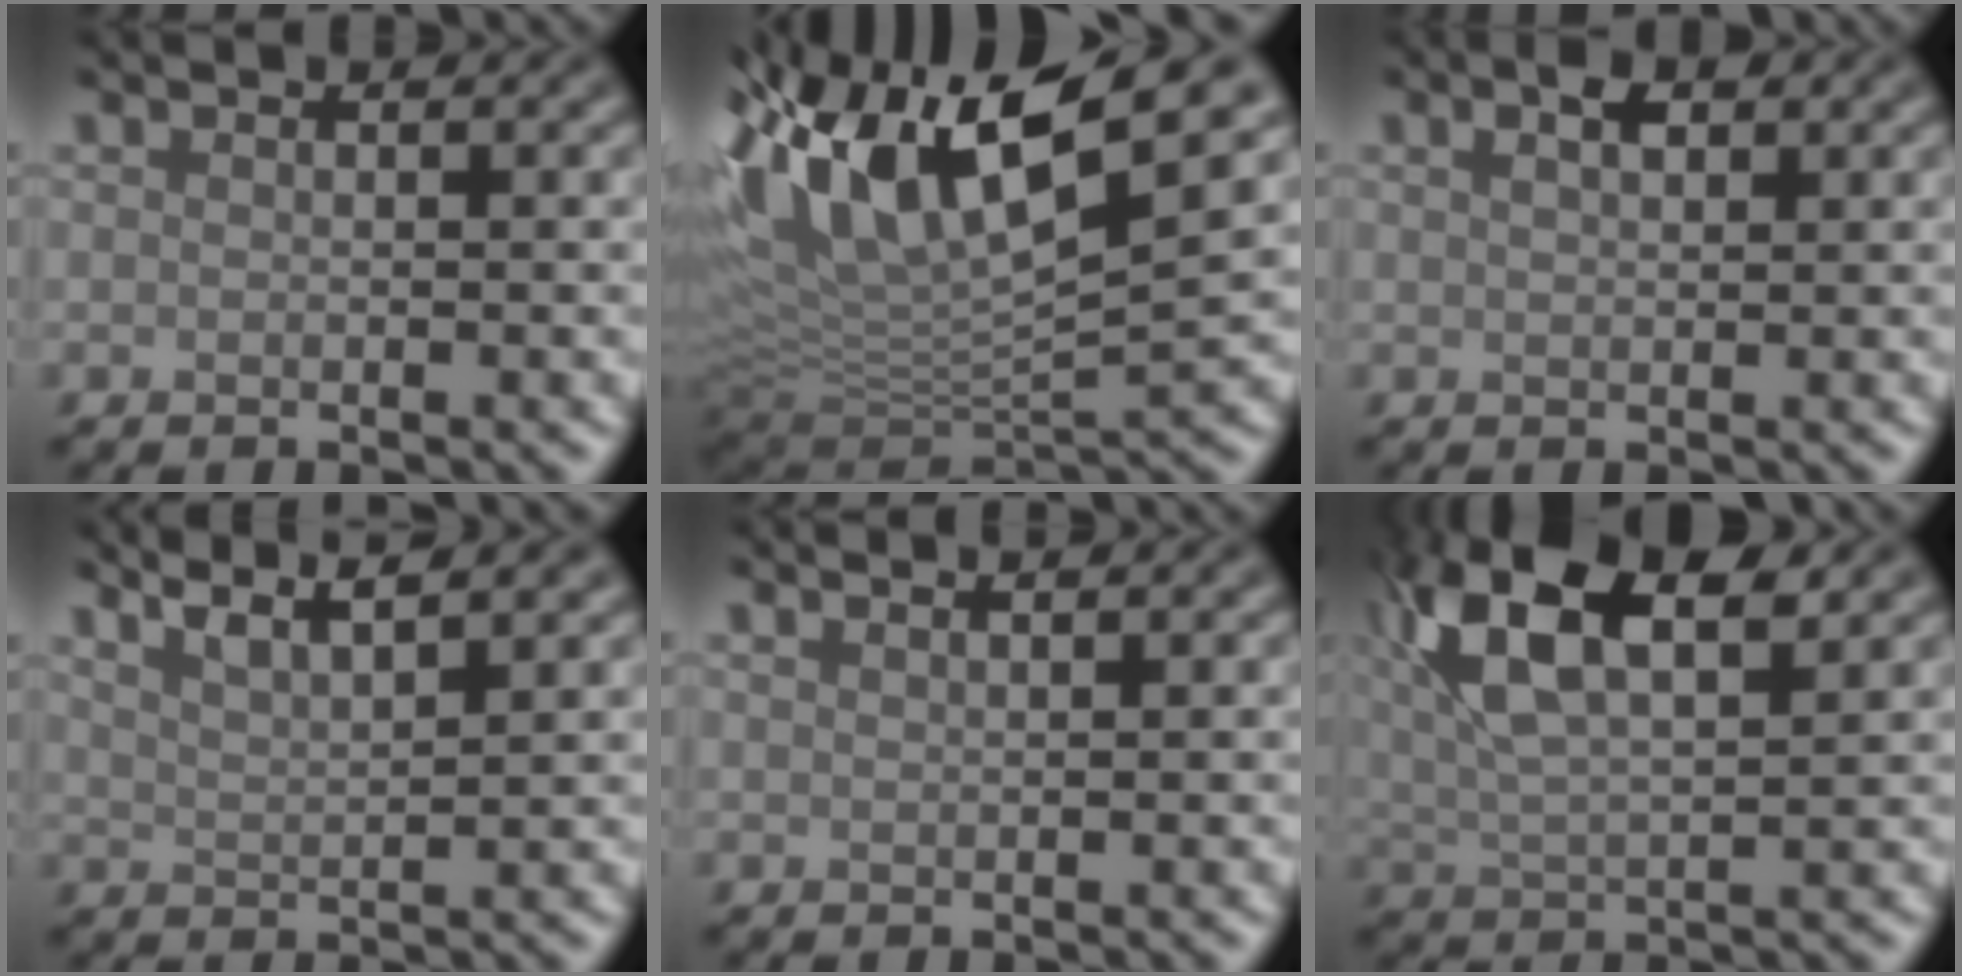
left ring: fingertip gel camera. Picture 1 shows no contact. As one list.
[{"total": 14.3, "force": [6.9, 5.5, 11.3], "torque": [-0.229, 0.027, 0.122]}, {"total": 2.1, "force": [1.1, 0.9, 1.5], "torque": [-0.026, 0.007, 0.020]}, {"total": 5.6, "force": [4.3, 1.3, 3.3], "torque": [-0.032, 0.030, 0.042]}, {"total": 2.4, "force": [1.7, 0.9, 1.4], "torque": [0.000, 0.004, -0.003]}, {"total": 10.7, "force": [4.7, 4.2, 8.7], "torque": [-0.186, 0.019, 0.082]}]